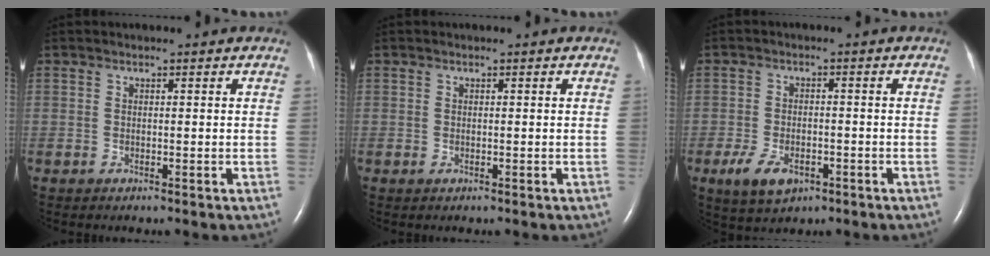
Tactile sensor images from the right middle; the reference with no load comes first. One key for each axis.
{"total": 0.0}
{"total": 5.9, "fx": -3.0, "fy": 3.2, "fz": 4.0, "tx": -0.083, "ty": -0.004, "tz": -0.046}